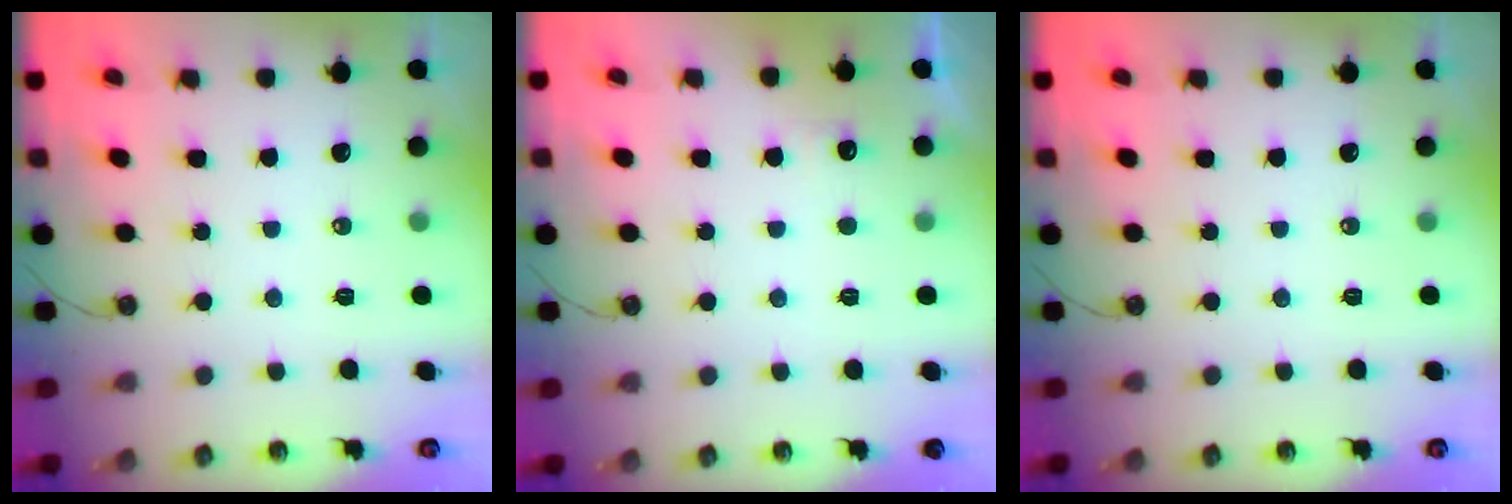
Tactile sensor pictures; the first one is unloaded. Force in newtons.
{"total": 2.1, "press": 1.9, "slide": 0.9}
{"total": 0.0}